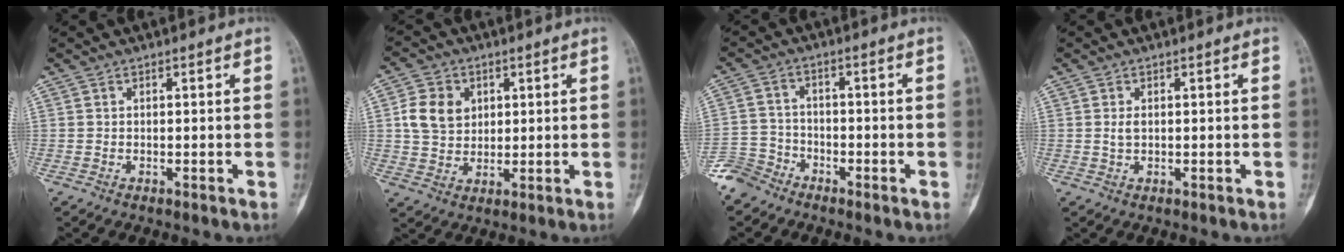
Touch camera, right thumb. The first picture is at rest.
{"total": 8.2, "force": [2.1, 6.6, 4.4], "torque": [-0.061, -0.004, 0.042]}
{"total": 5.6, "force": [-4.5, 3.3, 0.2], "torque": [0.010, 0.018, -0.101]}
{"total": 1.6, "force": [0.2, 0.9, 1.3], "torque": [-0.023, 0.000, 0.007]}